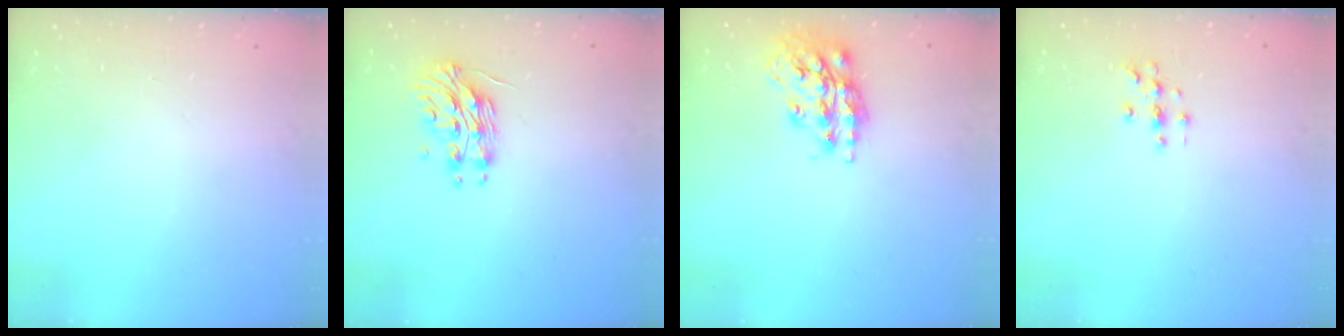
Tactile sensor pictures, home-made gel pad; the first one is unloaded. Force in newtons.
{"total": 11.8, "press": 11.8, "slide": 0.6}
{"total": 17.3, "press": 17.2, "slide": 1.7}
{"total": 2.9, "press": 2.9, "slide": 0.3}